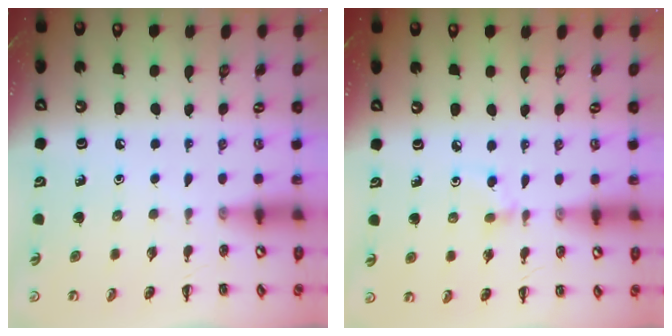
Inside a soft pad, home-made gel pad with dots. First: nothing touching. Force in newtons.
{"total": 4.4, "press": 4.2, "slide": 1.5}